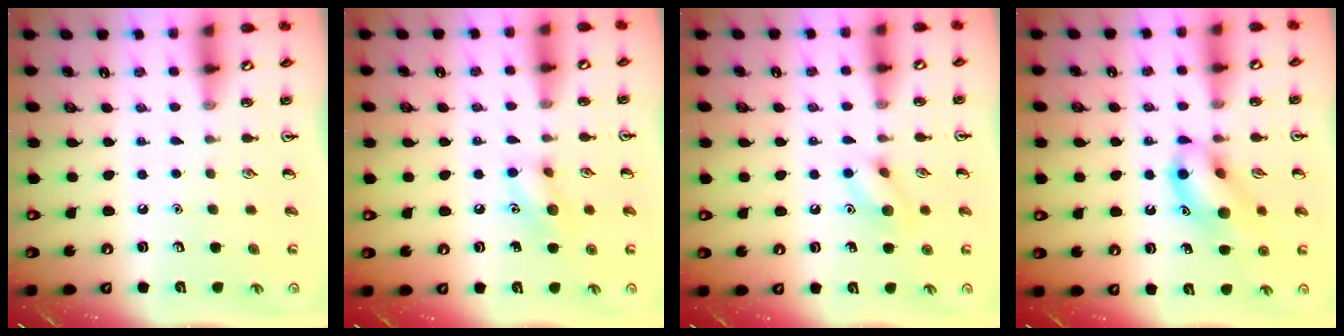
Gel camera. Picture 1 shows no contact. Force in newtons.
{"total": 8.5, "press": 8.4, "slide": 1.0}
{"total": 8.3, "press": 8.3, "slide": 0.5}
{"total": 12.0, "press": 11.9, "slide": 1.2}